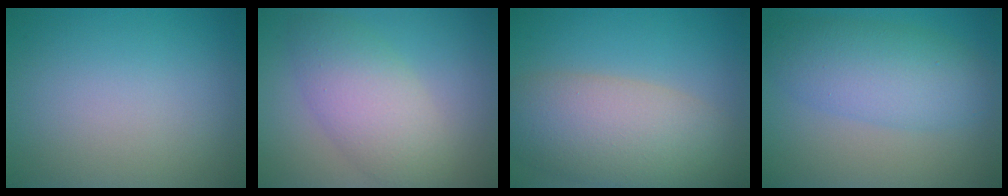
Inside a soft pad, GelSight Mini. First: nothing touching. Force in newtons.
{"total": 5.3, "press": 5.3, "slide": 0.3}
{"total": 8.5, "press": 8.5, "slide": 0.4}
{"total": 5.7, "press": 5.7, "slide": 0.3}